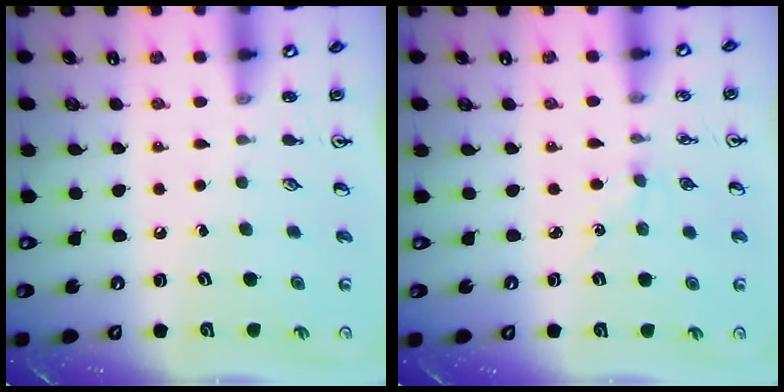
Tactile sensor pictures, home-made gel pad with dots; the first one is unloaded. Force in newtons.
{"total": 1.5, "press": 1.5, "slide": 0.3}